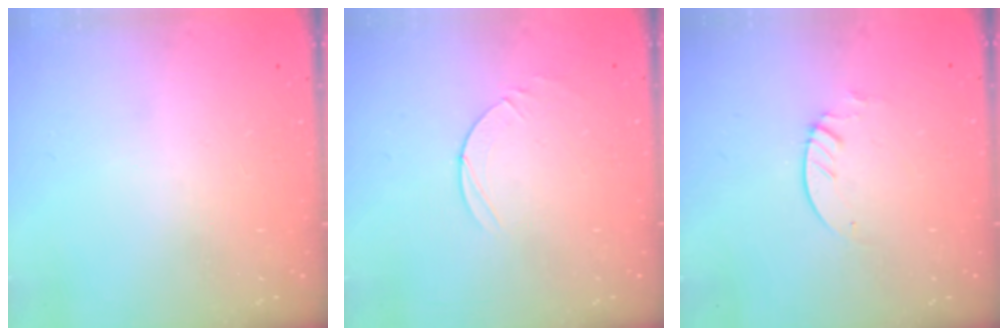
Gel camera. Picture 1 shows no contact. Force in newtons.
{"total": 4.9, "press": 4.9, "slide": 0.4}
{"total": 2.3, "press": 2.3, "slide": 0.2}